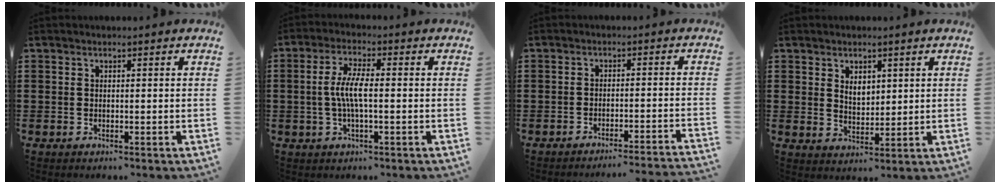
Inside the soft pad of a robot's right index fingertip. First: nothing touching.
{"total": 5.3, "force": [-0.8, 1.1, 5.1], "torque": [-0.112, -0.005, -0.024]}
{"total": 2.8, "force": [-2.7, -0.6, 0.6], "torque": [-0.013, -0.004, -0.056]}
{"total": 2.8, "force": [1.8, 1.8, 1.1], "torque": [-0.020, 0.004, 0.032]}